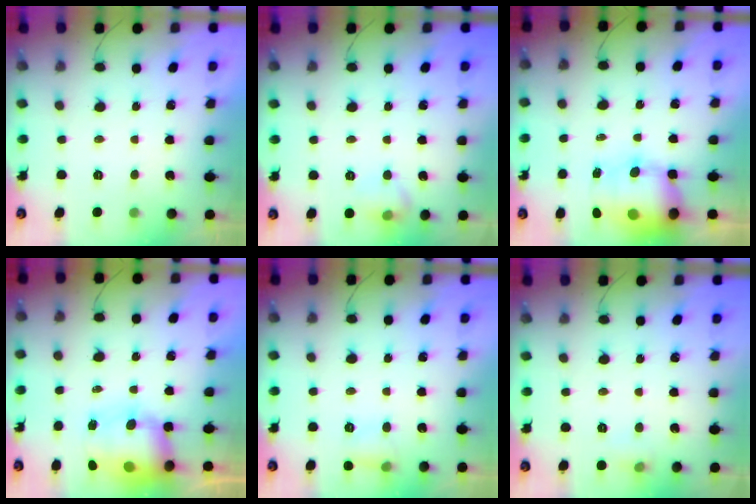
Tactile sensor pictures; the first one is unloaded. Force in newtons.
{"total": 6.3, "press": 6.2, "slide": 1.4}
{"total": 12.3, "press": 11.9, "slide": 3.0}
{"total": 10.8, "press": 10.5, "slide": 2.1}
{"total": 5.7, "press": 5.5, "slide": 1.7}
{"total": 4.8, "press": 4.5, "slide": 1.7}